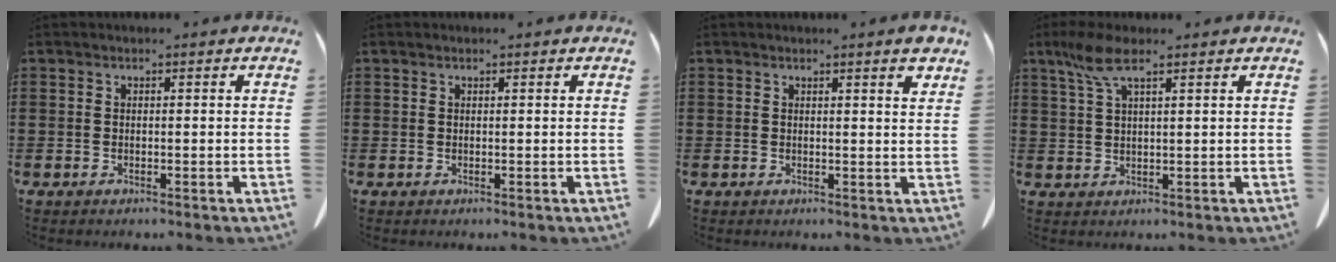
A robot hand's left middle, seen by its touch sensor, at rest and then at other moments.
{"total": 0.0}
{"total": 2.8, "force": [2.1, 0.1, 1.8], "torque": [-0.024, -0.007, 0.034]}
{"total": 5.8, "force": [3.2, 1.5, 4.6], "torque": [-0.103, 0.003, 0.055]}